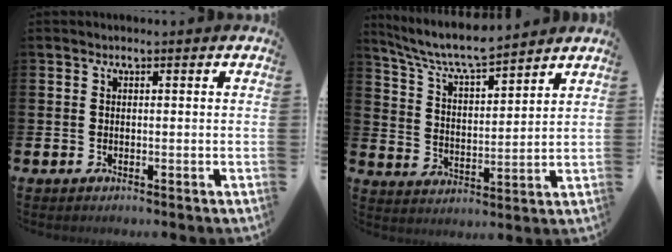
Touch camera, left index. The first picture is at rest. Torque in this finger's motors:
{"motor_torque": [0.89, -1.25, 0.19, 0.06]}